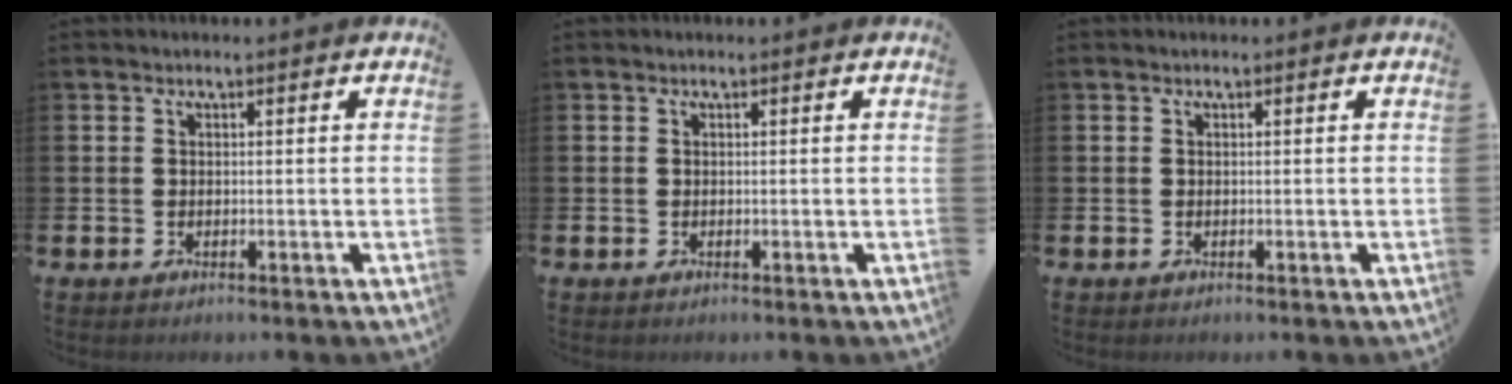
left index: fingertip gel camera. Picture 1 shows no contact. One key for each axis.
{"total": 0.0}
{"total": 0.0}